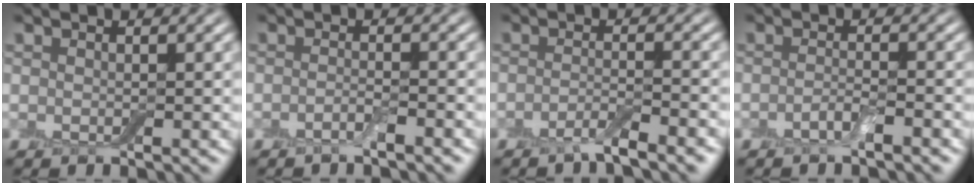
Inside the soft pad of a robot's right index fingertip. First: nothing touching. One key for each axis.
{"total": 1.4, "fx": -0.9, "fy": 0.2, "fz": 1.1, "tx": -0.020, "ty": 0.000, "tz": -0.022}
{"total": 2.9, "fx": -2.0, "fy": 0.5, "fz": 2.1, "tx": -0.034, "ty": -0.001, "tz": -0.048}
{"total": 1.7, "fx": -1.0, "fy": 0.3, "fz": 1.3, "tx": -0.026, "ty": 0.001, "tz": -0.024}